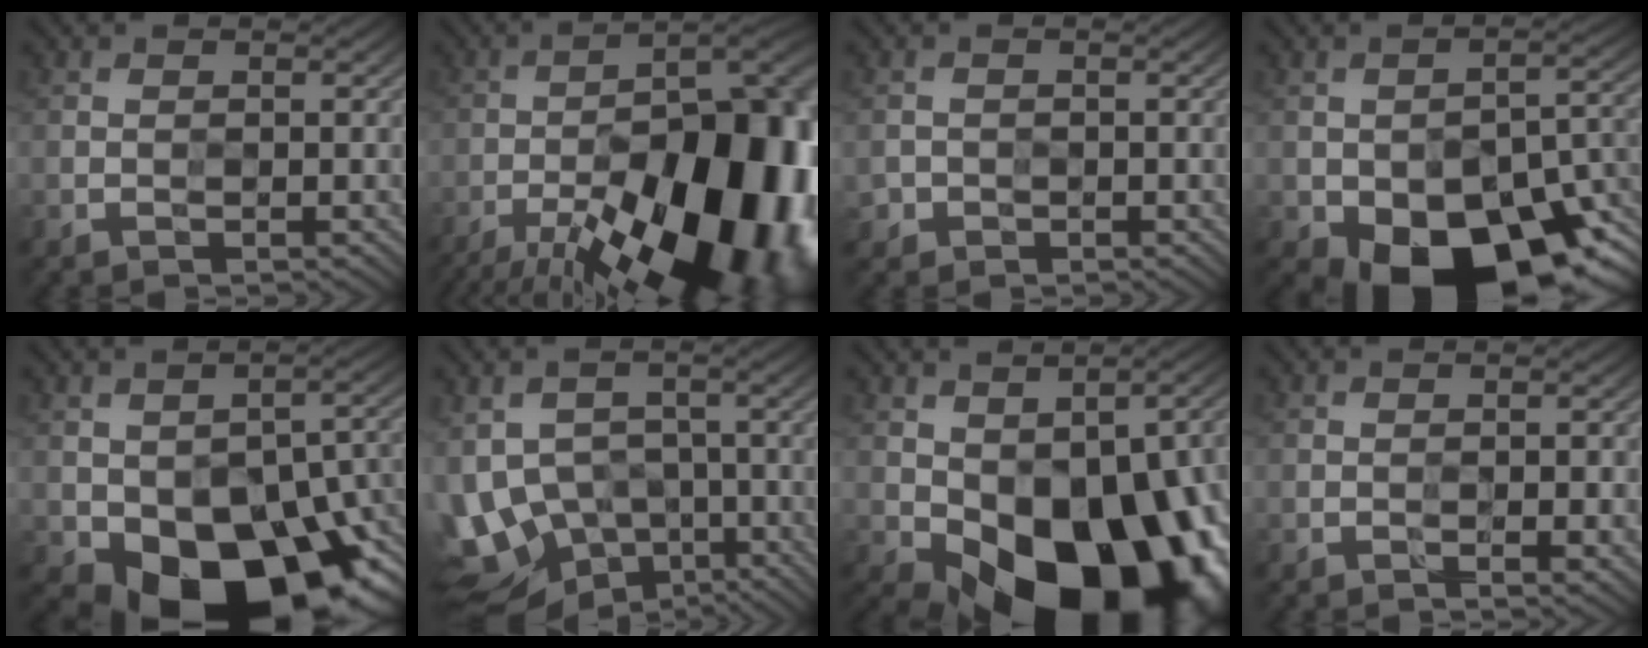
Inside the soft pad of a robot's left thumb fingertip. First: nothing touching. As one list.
[{"total": 23.2, "force": [-10.8, 9.0, 18.4], "torque": [-0.234, -0.013, -0.169]}, {"total": 1.2, "force": [-0.6, 1.1, 0.0], "torque": [0.003, -0.007, -0.016]}, {"total": 17.8, "force": [-8.9, 9.4, 12.2], "torque": [-0.188, -0.030, -0.129]}, {"total": 18.8, "force": [-7.4, 11.3, 13.1], "torque": [-0.190, -0.026, -0.097]}, {"total": 12.1, "force": [-4.0, 8.7, 7.3], "torque": [-0.177, -0.015, -0.042]}, {"total": 23.1, "force": [-8.3, 14.1, 16.4], "torque": [-0.231, -0.063, -0.081]}, {"total": 2.3, "force": [-0.4, 0.9, 2.1], "torque": [-0.030, -0.004, -0.004]}]